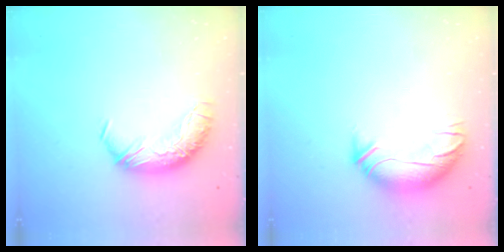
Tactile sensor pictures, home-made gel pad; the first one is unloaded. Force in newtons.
{"total": 3.7, "press": 2.5, "slide": 2.7}